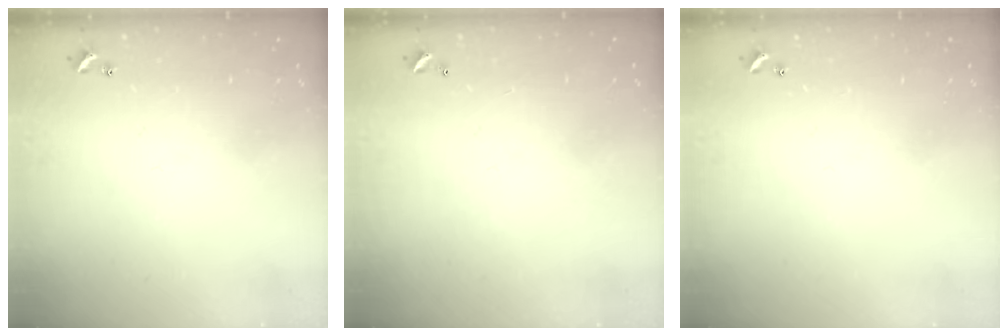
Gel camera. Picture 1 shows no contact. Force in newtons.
{"total": 3.0, "press": 3.0, "slide": 0.1}
{"total": 0.0}